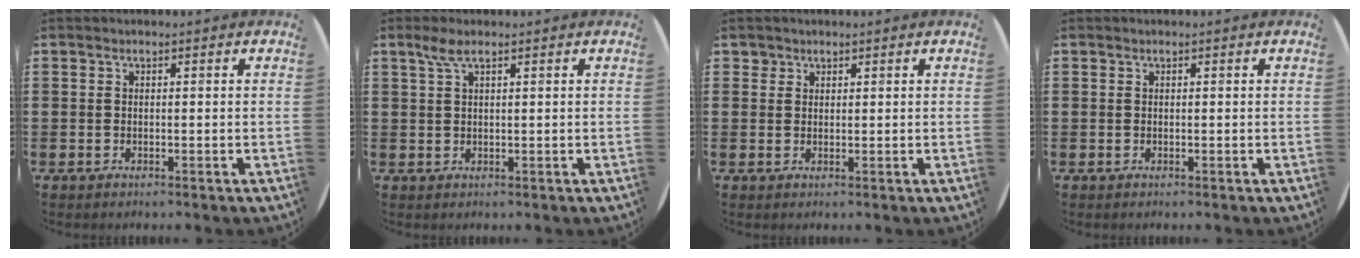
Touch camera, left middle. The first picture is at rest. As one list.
[{"total": 2.3, "force": [1.4, 0.5, 1.8], "torque": [-0.038, 0.005, 0.024]}, {"total": 1.5, "force": [1.2, 0.8, 0.1], "torque": [0.005, -0.001, 0.024]}, {"total": 0.0}]